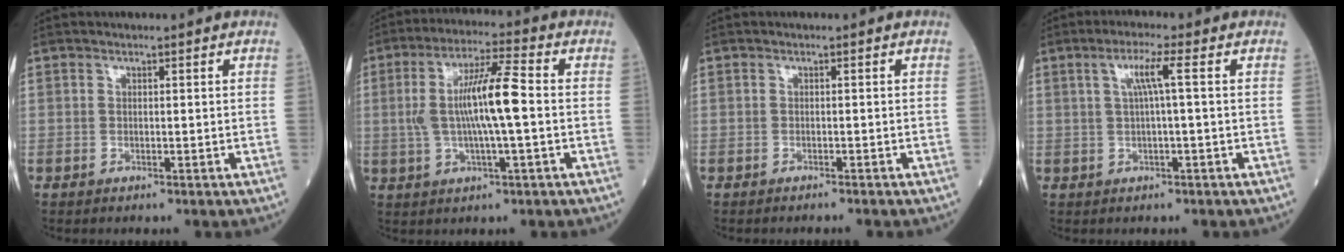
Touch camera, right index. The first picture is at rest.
{"total": 10.5, "force": [0.0, 1.0, 10.4], "torque": [-0.202, 0.013, -0.003]}
{"total": 1.5, "force": [-1.4, -0.2, 0.4], "torque": [-0.005, 0.000, -0.017]}
{"total": 3.8, "force": [0.8, -0.5, 3.7], "torque": [-0.074, 0.010, 0.016]}